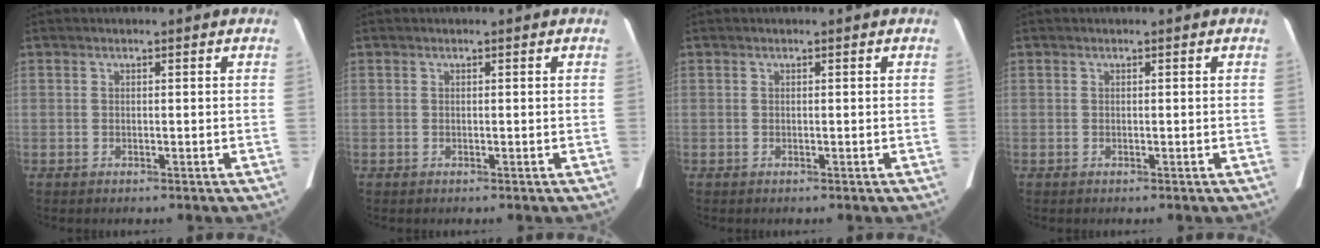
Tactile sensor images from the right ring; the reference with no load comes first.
{"total": 0.0}
{"total": 0.0}
{"total": 0.0}